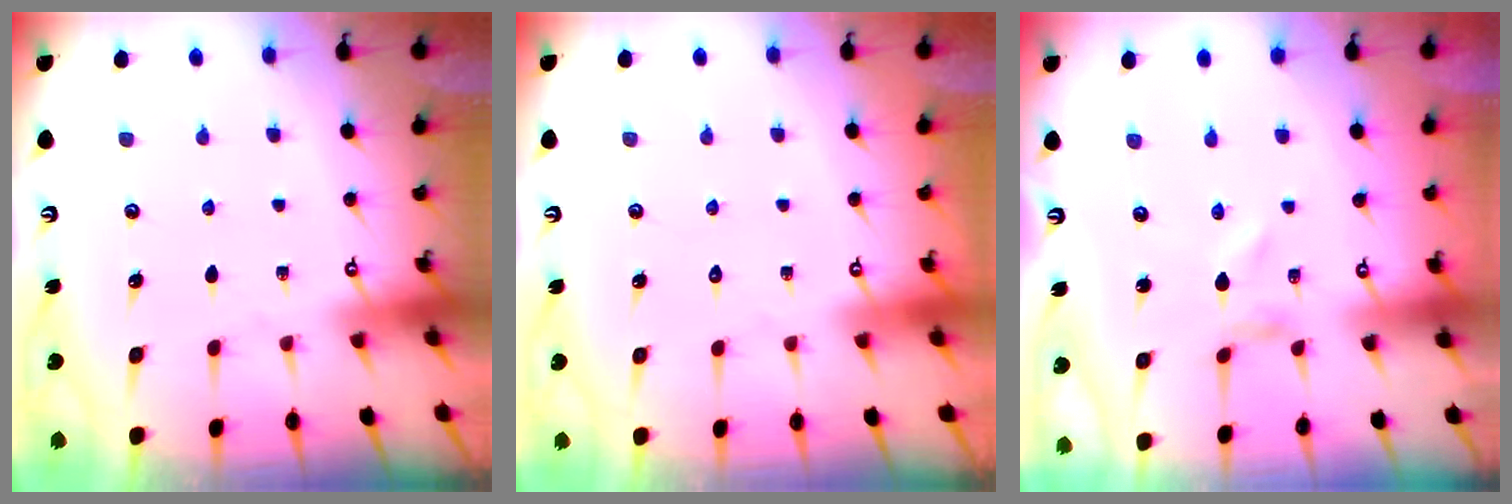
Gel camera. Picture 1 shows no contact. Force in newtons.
{"total": 1.7, "press": 1.7, "slide": 0.1}
{"total": 0.6, "press": 0.6, "slide": 0.2}